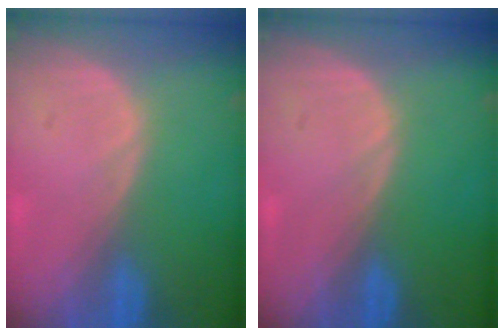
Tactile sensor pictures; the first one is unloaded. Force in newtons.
{"total": 0.0}